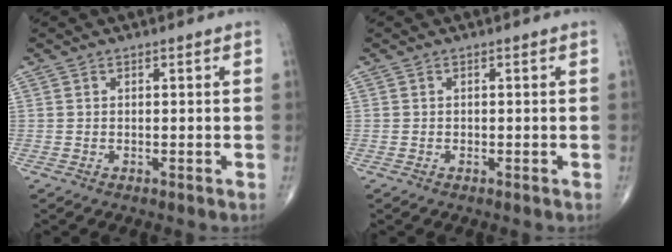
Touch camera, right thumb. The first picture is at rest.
{"total": 0.0}